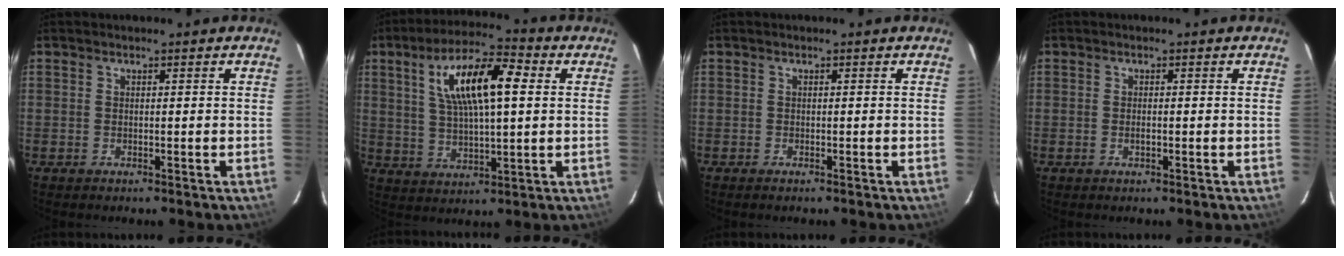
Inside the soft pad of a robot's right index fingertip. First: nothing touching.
{"total": 14.4, "force": [4.1, 4.7, 12.9], "torque": [-0.235, 0.021, 0.073]}
{"total": 0.5, "force": [-0.5, 0.1, 0.2], "torque": [-0.006, -0.001, -0.009]}
{"total": 1.0, "force": [-0.3, 0.4, 0.9], "torque": [-0.017, 0.000, -0.006]}